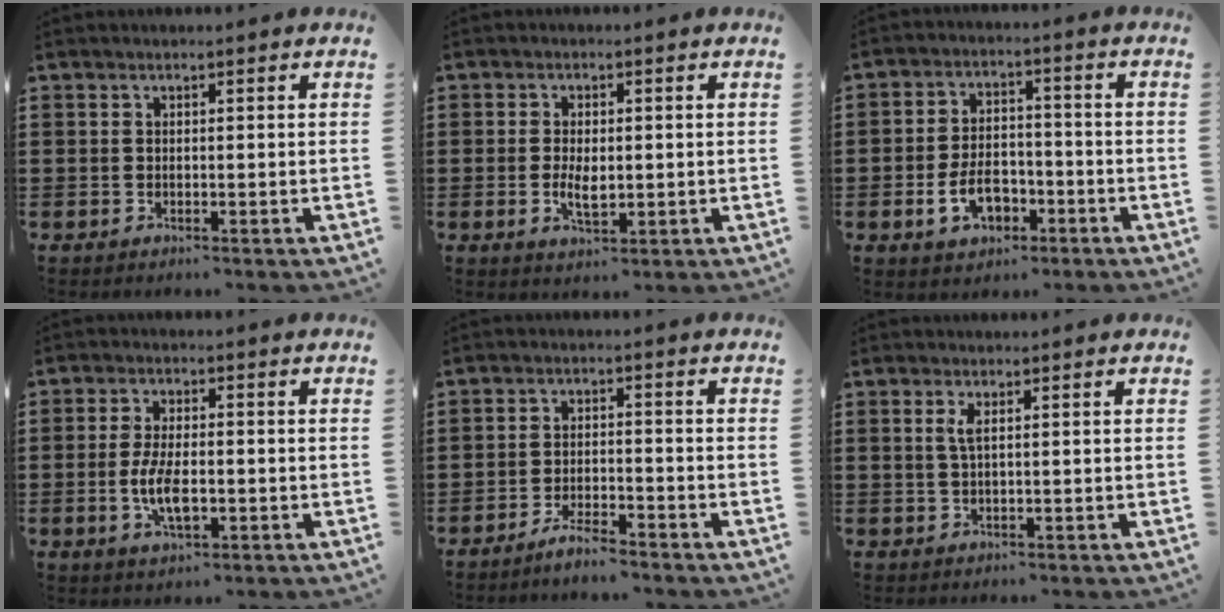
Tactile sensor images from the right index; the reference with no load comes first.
{"total": 3.5, "force": [-0.3, 1.7, 3.0], "torque": [-0.056, 0.003, -0.005]}
{"total": 6.4, "force": [-2.5, 4.0, 4.3], "torque": [-0.077, 0.006, -0.049]}
{"total": 7.0, "force": [-1.8, 2.9, 6.1], "torque": [-0.131, -0.002, -0.036]}
{"total": 3.5, "force": [-3.3, 0.1, 1.0], "torque": [-0.026, 0.004, -0.068]}
{"total": 1.7, "force": [0.5, 0.3, 1.7], "torque": [-0.035, 0.001, 0.007]}